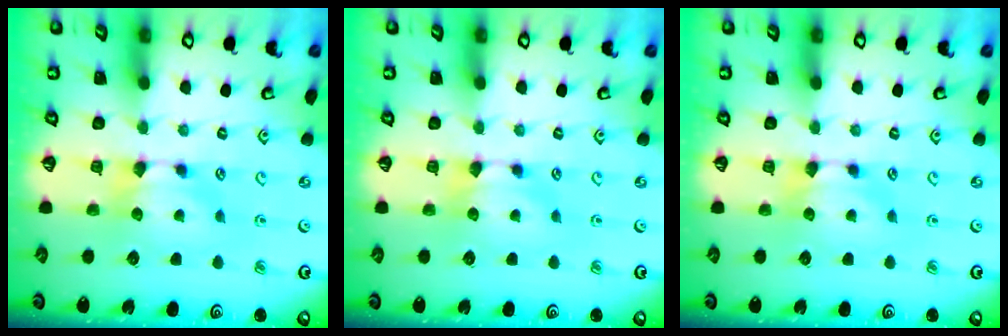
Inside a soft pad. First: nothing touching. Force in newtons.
{"total": 0.0}
{"total": 0.0}